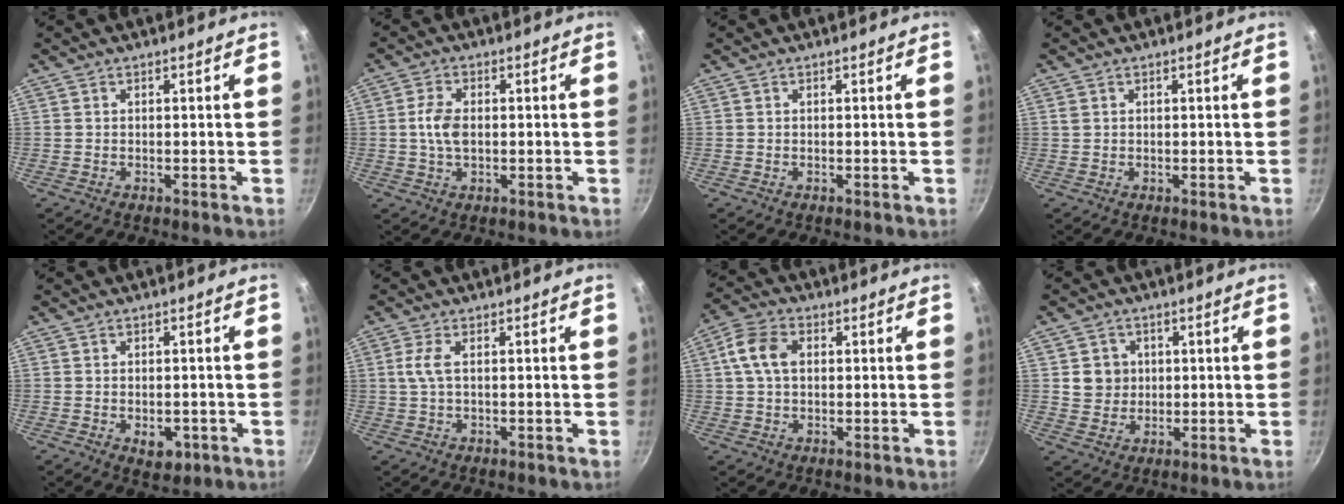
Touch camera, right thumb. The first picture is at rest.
{"total": 5.0, "force": [0.0, 2.9, 4.0], "torque": [-0.077, 0.008, -0.004]}
{"total": 0.0}
{"total": 0.7, "force": [0.3, 0.6, 0.3], "torque": [-0.006, 0.002, 0.006]}
{"total": 4.3, "force": [-1.4, 2.7, 3.1], "torque": [-0.031, 0.004, -0.012]}
{"total": 3.2, "force": [0.4, 1.0, 3.0], "torque": [-0.073, 0.005, 0.008]}
{"total": 7.5, "force": [1.2, 5.1, 5.4], "torque": [-0.103, 0.015, 0.015]}
{"total": 5.3, "force": [1.0, 5.0, 1.6], "torque": [0.002, 0.005, 0.019]}